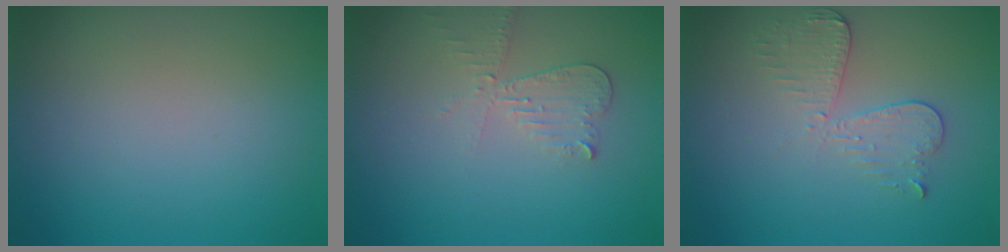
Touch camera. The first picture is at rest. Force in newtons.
{"total": 2.4, "press": 2.3, "slide": 0.5}
{"total": 2.9, "press": 2.6, "slide": 1.4}